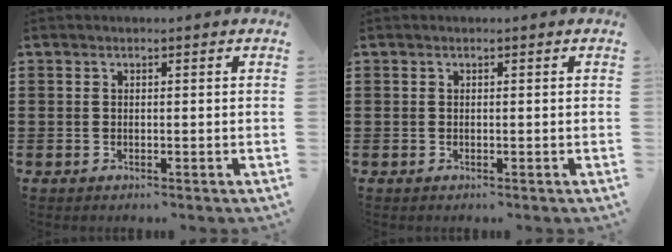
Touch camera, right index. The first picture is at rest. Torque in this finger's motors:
{"motor_torque": [-0.18, 0.18, 0.00, -0.01]}